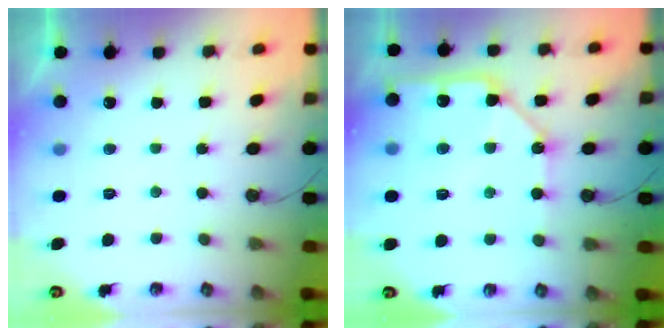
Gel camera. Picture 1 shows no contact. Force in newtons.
{"total": 13.6, "press": 13.5, "slide": 1.8}